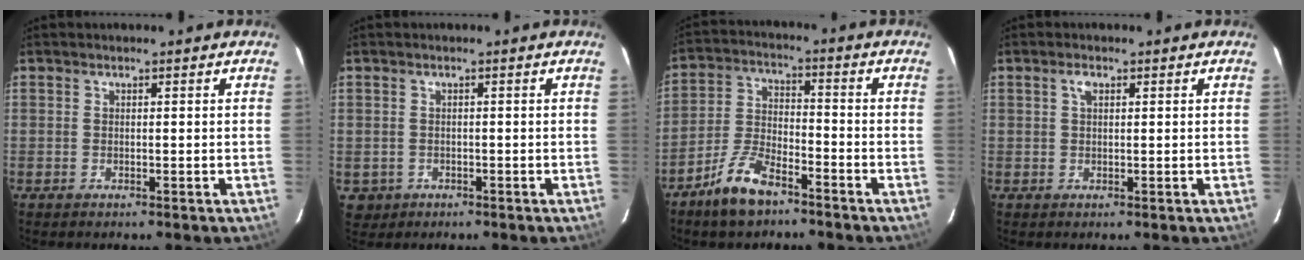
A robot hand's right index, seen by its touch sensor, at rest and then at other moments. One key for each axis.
{"total": 3.3, "fx": -0.7, "fy": 3.1, "fz": 0.7, "tx": -0.017, "ty": 0.001, "tz": -0.002}
{"total": 9.1, "fx": -6.7, "fy": 3.3, "fz": 5.3, "tx": -0.118, "ty": 0.005, "tz": -0.127}
{"total": 1.5, "fx": 0.6, "fy": 0.8, "fz": 1.2, "tx": -0.023, "ty": 0.005, "tz": 0.010}